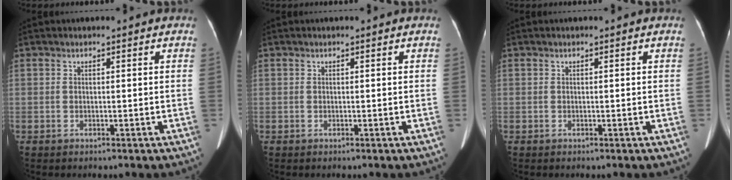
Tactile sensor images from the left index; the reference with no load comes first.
{"total": 0.0}
{"total": 0.0}